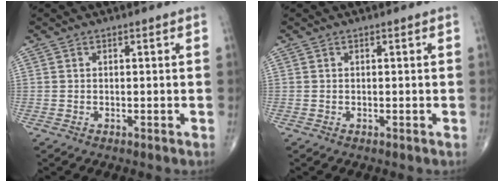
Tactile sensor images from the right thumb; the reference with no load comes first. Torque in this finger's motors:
{"motor_torque": [0.00, 0.00, 0.00, 0.00, 0.00]}